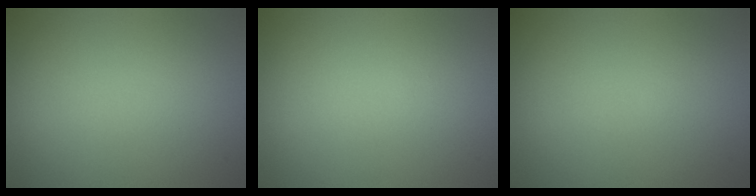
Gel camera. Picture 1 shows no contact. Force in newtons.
{"total": 0.0}
{"total": 0.0}